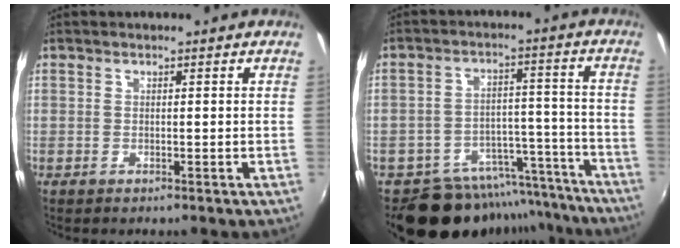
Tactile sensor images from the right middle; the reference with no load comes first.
{"total": 15.5, "force": [-13.7, 6.6, 3.1], "torque": [-0.054, 0.045, -0.180]}